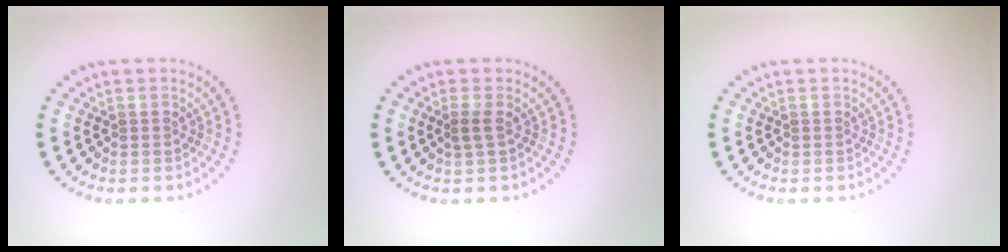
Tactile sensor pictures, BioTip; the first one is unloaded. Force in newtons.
{"total": 1.1, "press": 0.8, "slide": 0.7}
{"total": 0.0}